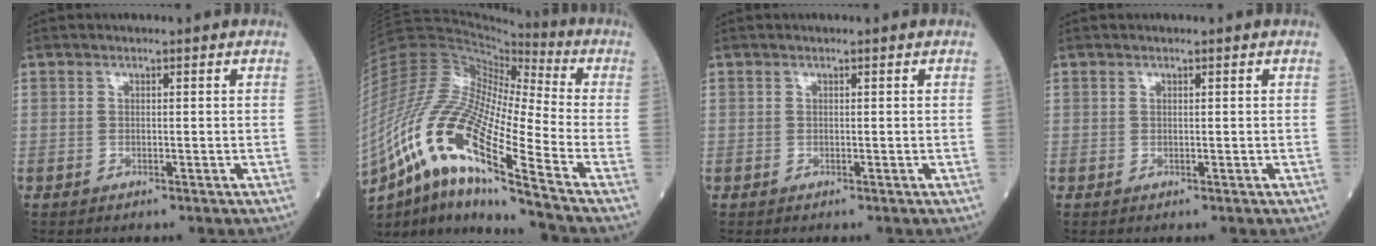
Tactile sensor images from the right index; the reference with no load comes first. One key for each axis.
{"total": 21.7, "fx": -12.6, "fy": 2.1, "fz": 17.5, "tx": -0.395, "ty": -0.028, "tz": -0.238}
{"total": 0.0}
{"total": 0.0}